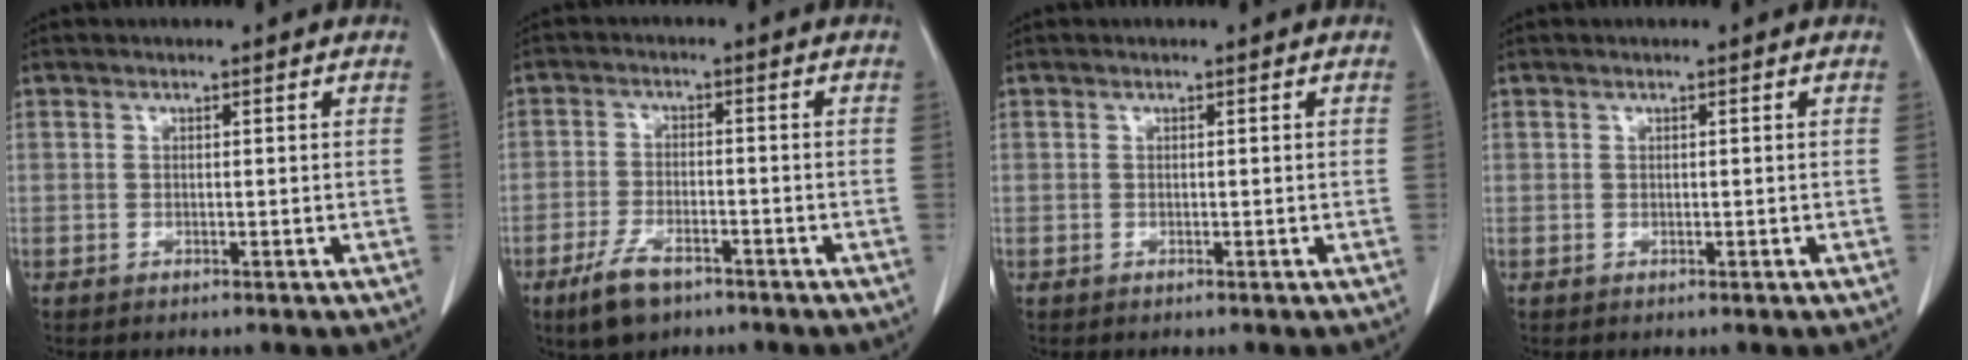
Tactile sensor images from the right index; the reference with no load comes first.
{"total": 6.4, "force": [-4.3, 2.5, 4.0], "torque": [-0.086, -0.007, -0.073]}
{"total": 0.0}
{"total": 0.0}